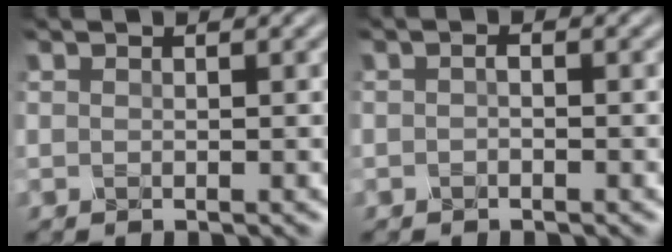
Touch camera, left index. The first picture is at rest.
{"total": 0.8, "force": [-0.4, 0.4, 0.5], "torque": [-0.010, 0.004, -0.012]}